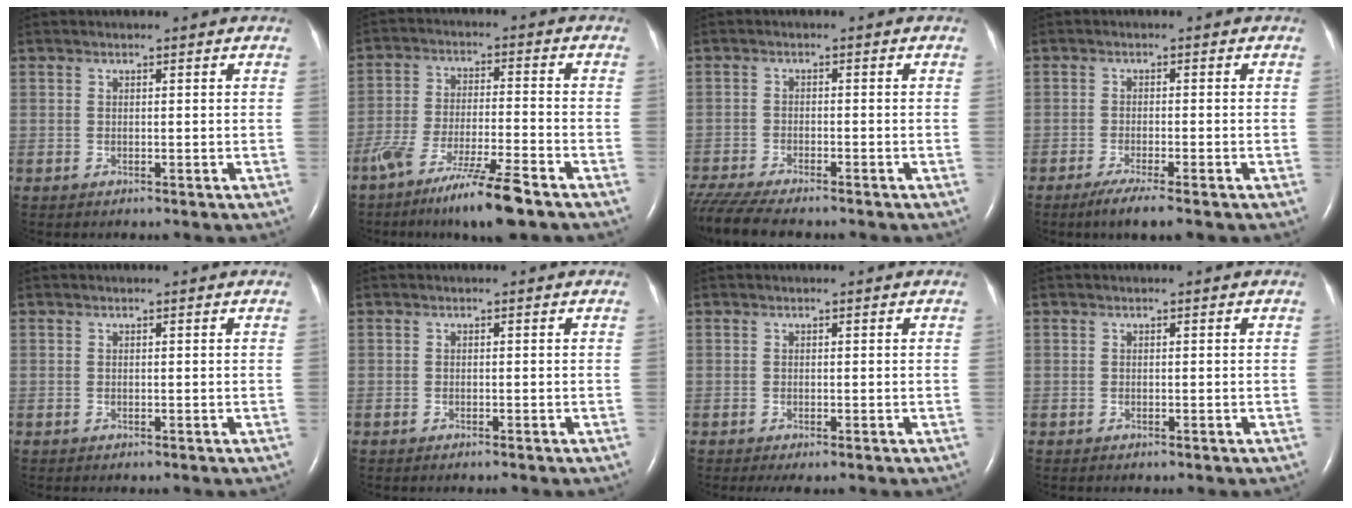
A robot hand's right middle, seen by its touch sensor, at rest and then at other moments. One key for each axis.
{"total": 11.5, "fx": -8.1, "fy": 0.5, "fz": 8.1, "tx": -0.150, "ty": -0.029, "tz": -0.145}
{"total": 11.8, "fx": -10.0, "fy": 2.2, "fz": 5.9, "tx": -0.108, "ty": -0.017, "tz": -0.156}
{"total": 4.8, "fx": -3.3, "fy": 0.1, "fz": 3.4, "tx": -0.064, "ty": -0.015, "tz": -0.053}
{"total": 0.0}
{"total": 0.6, "fx": -0.5, "fy": 0.0, "fz": 0.3, "tx": -0.007, "ty": -0.002, "tz": -0.007}
{"total": 1.5, "fx": -1.0, "fy": 0.3, "fz": 1.0, "tx": -0.015, "ty": -0.005, "tz": -0.014}
{"total": 0.0}